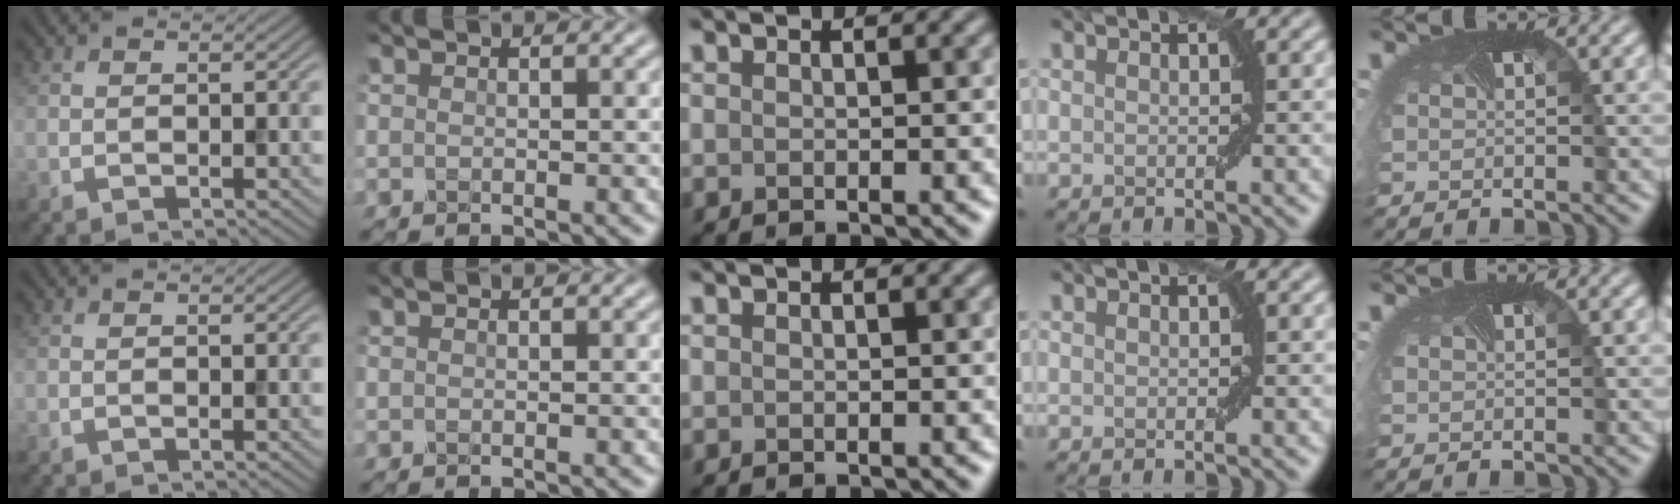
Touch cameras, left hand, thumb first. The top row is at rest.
{}